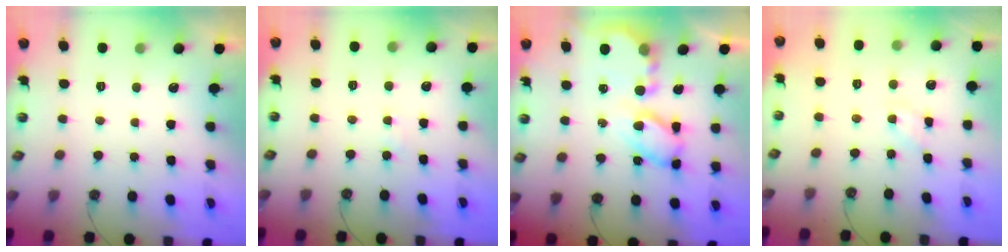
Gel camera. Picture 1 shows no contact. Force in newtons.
{"total": 3.0, "press": 2.9, "slide": 0.4}
{"total": 11.7, "press": 11.7, "slide": 0.8}
{"total": 3.2, "press": 3.2, "slide": 0.2}